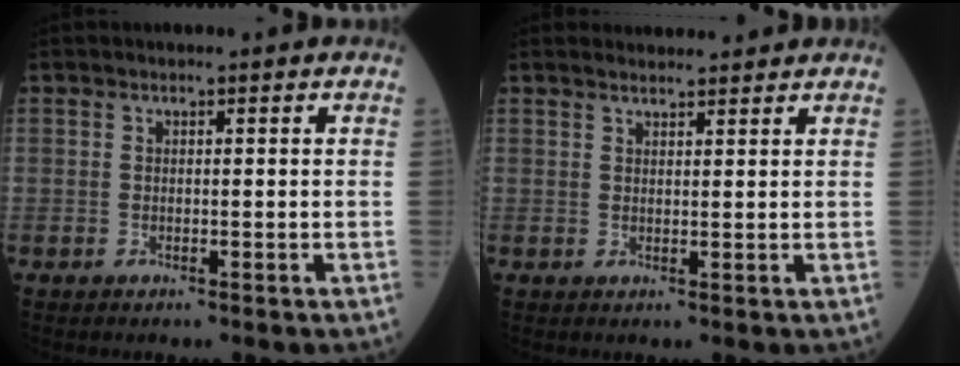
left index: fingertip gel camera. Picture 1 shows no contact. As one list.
[{"total": 3.7, "force": [3.5, 0.8, 0.8], "torque": [-0.013, 0.022, 0.052]}]